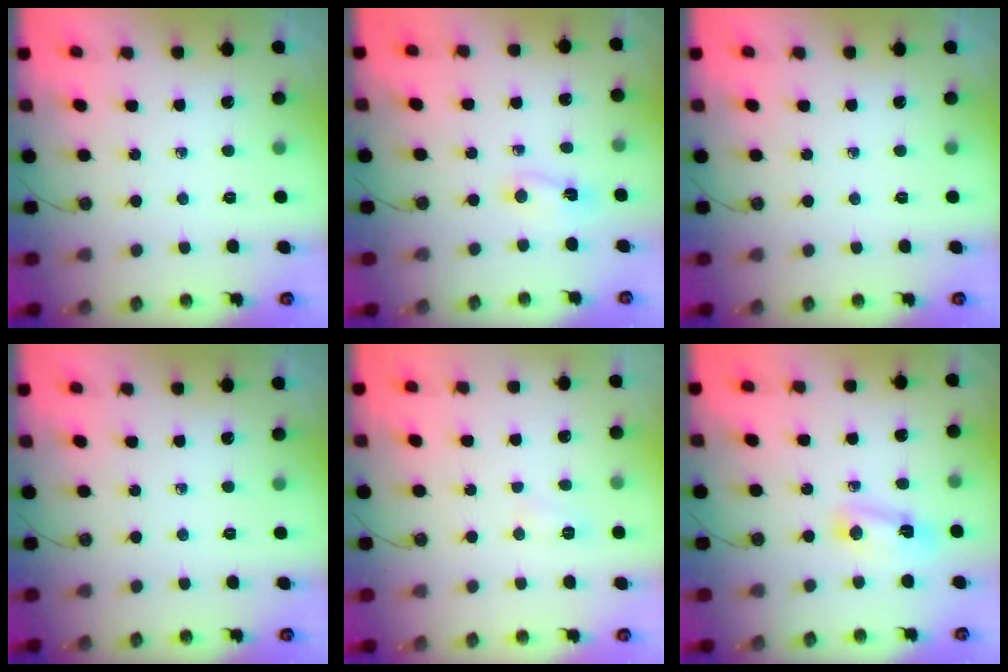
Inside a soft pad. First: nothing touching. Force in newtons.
{"total": 2.0, "press": 1.6, "slide": 1.2}
{"total": 0.0}
{"total": 0.0}
{"total": 5.8, "press": 5.8, "slide": 0.6}
{"total": 4.4, "press": 4.4, "slide": 0.3}